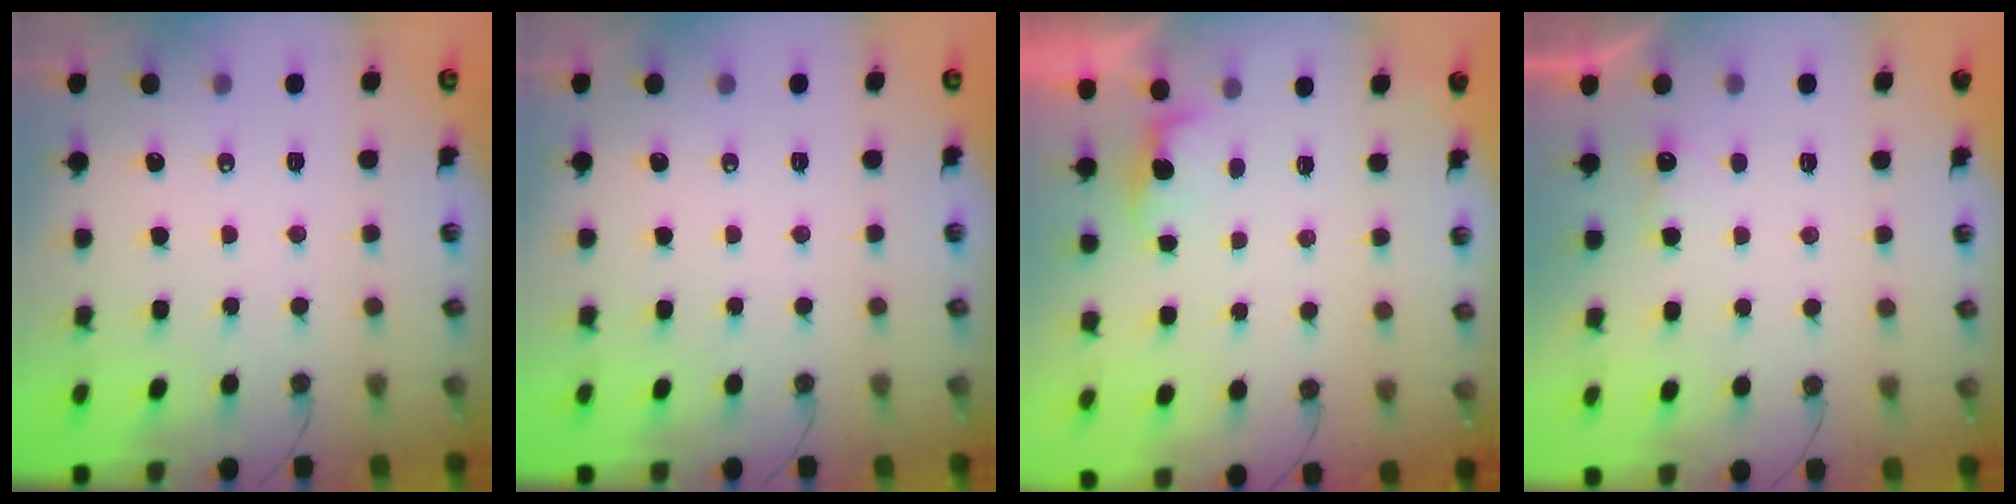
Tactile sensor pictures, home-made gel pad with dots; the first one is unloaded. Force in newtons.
{"total": 0.0}
{"total": 1.4, "press": 1.1, "slide": 0.8}
{"total": 2.6, "press": 2.4, "slide": 0.9}